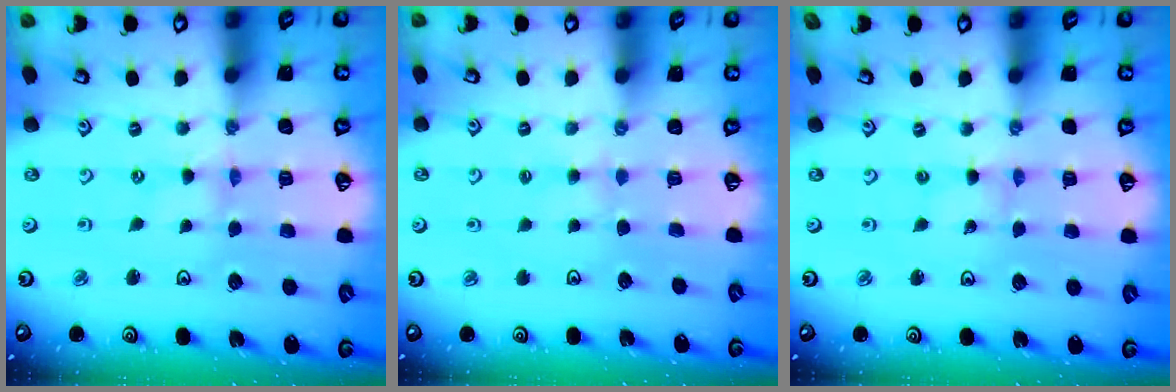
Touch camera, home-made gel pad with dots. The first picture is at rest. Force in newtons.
{"total": 1.9, "press": 1.9, "slide": 0.3}
{"total": 1.1, "press": 1.1, "slide": 0.1}